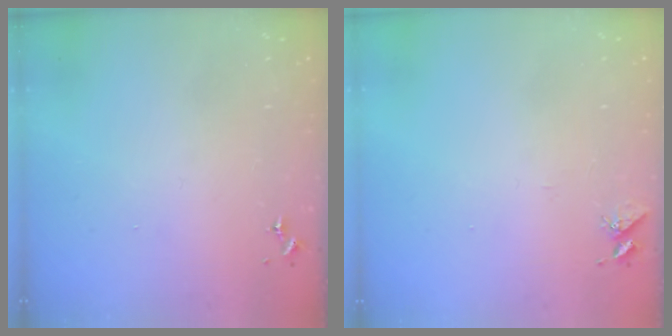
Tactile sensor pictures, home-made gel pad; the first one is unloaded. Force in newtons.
{"total": 5.0, "press": 5.0, "slide": 0.4}